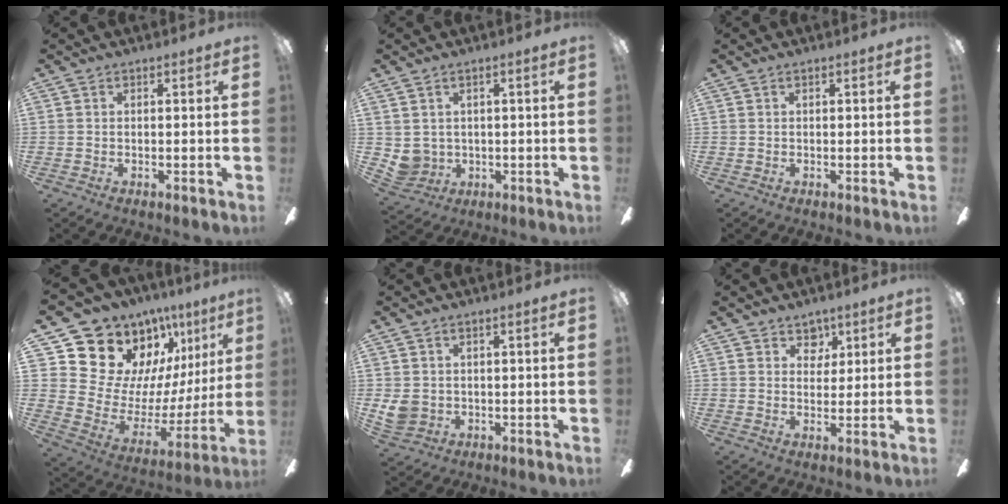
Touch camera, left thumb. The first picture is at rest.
{"total": 4.2, "force": [1.2, 3.8, 1.2], "torque": [-0.039, -0.001, 0.026]}
{"total": 0.0}
{"total": 20.1, "force": [14.9, 12.0, 6.1], "torque": [-0.098, -0.121, 0.303]}
{"total": 4.3, "force": [0.9, 3.7, 2.0], "torque": [-0.039, -0.001, 0.019]}
{"total": 4.6, "force": [3.1, 3.3, 1.1], "torque": [-0.001, -0.013, 0.051]}